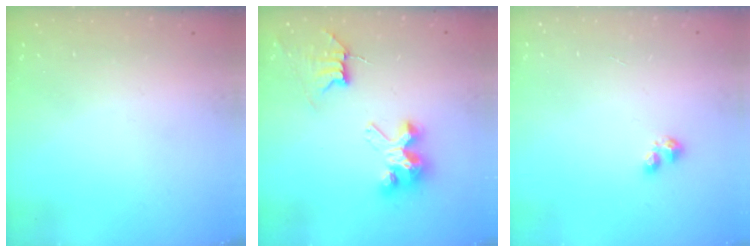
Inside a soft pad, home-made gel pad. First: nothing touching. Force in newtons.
{"total": 8.2, "press": 8.2, "slide": 0.7}
{"total": 2.8, "press": 2.8, "slide": 0.5}